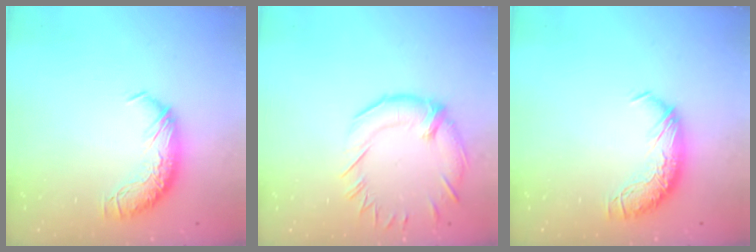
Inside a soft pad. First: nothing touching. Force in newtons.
{"total": 2.0, "press": 1.7, "slide": 1.0}
{"total": 0.0}